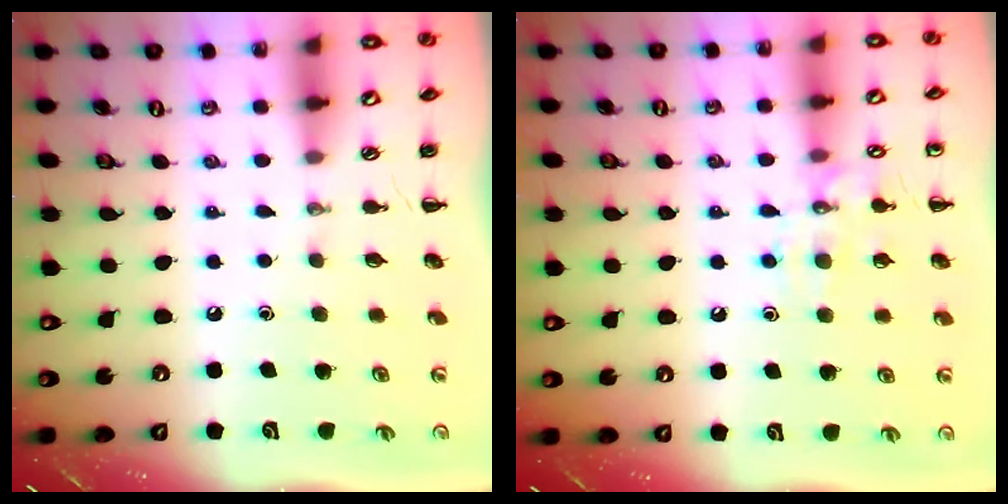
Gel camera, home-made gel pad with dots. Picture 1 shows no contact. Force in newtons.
{"total": 9.7, "press": 9.7, "slide": 0.7}